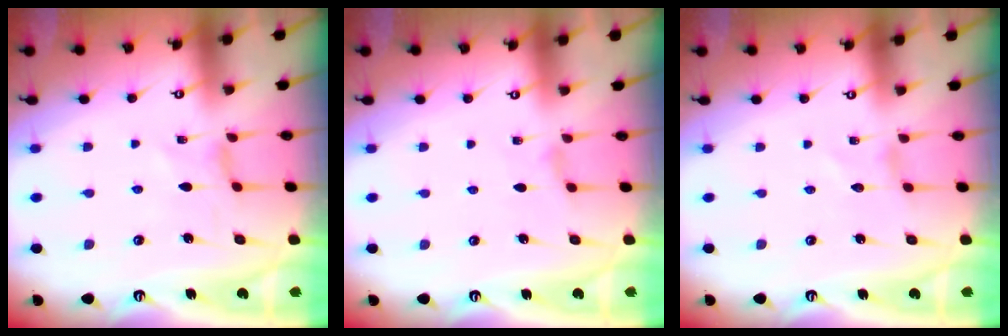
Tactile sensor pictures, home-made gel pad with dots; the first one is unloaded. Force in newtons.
{"total": 0.6, "press": 0.6, "slide": 0.2}
{"total": 0.0}